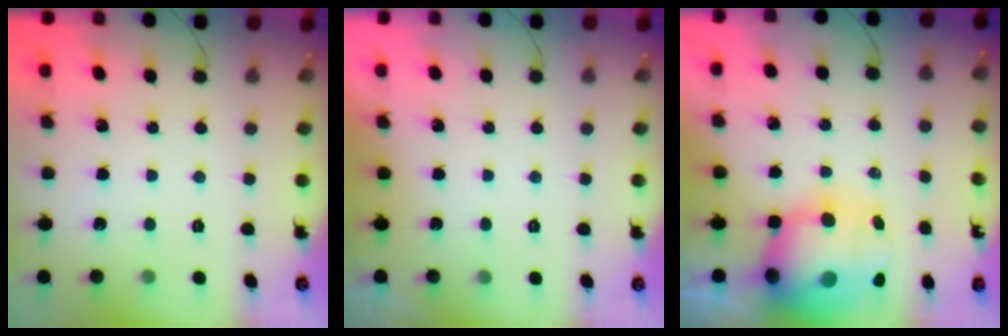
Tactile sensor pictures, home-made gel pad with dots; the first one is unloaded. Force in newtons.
{"total": 0.0}
{"total": 15.1, "press": 14.6, "slide": 3.7}